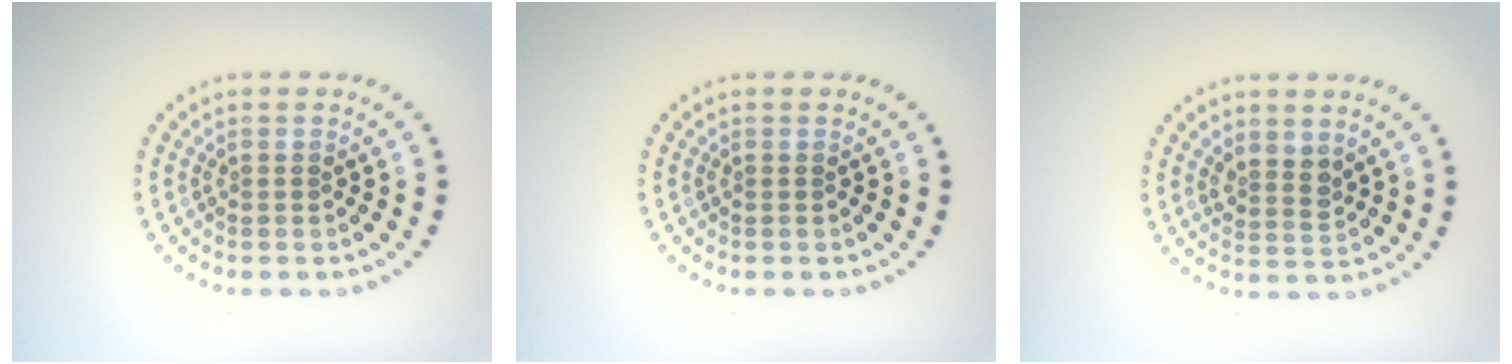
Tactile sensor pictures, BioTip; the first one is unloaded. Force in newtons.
{"total": 0.0}
{"total": 2.0, "press": 1.7, "slide": 1.1}